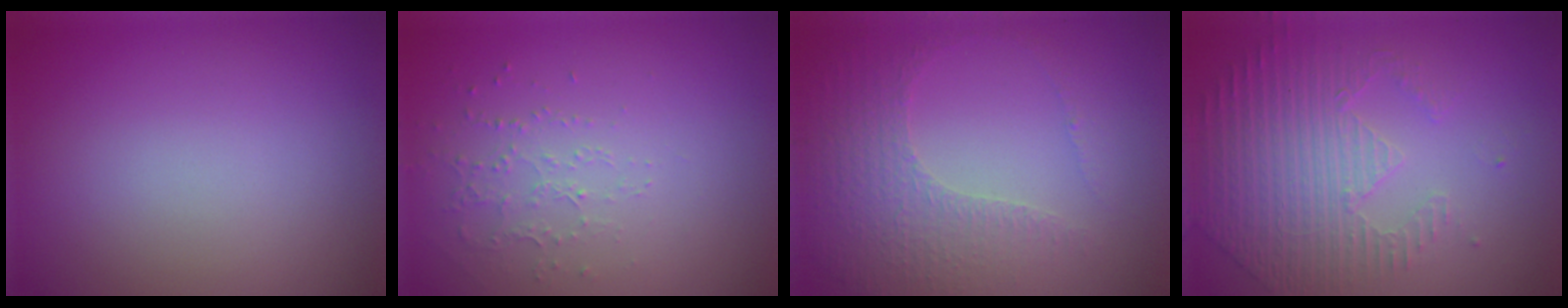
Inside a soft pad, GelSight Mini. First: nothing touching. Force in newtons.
{"total": 1.0, "press": 0.7, "slide": 0.8}
{"total": 4.6, "press": 3.1, "slide": 3.3}
{"total": 4.6, "press": 3.5, "slide": 3.0}